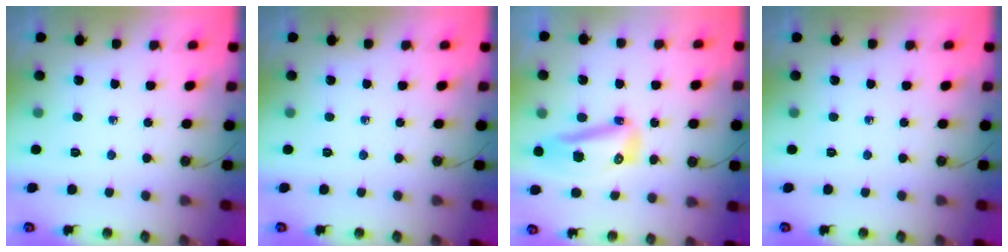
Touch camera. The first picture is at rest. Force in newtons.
{"total": 0.0}
{"total": 15.0, "press": 13.6, "slide": 6.3}
{"total": 0.0}